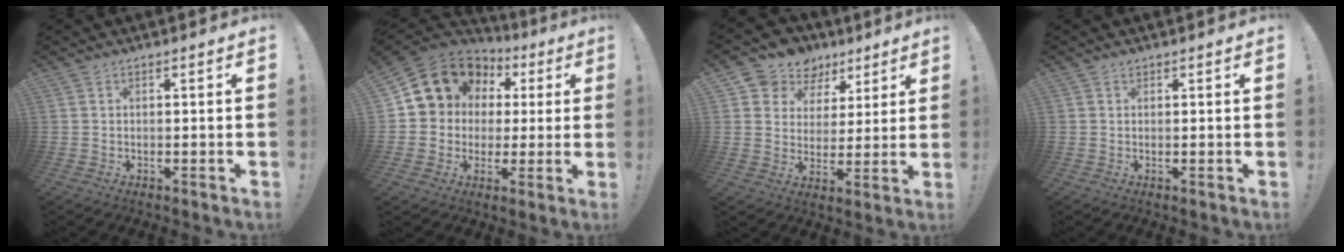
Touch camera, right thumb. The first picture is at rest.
{"total": 12.5, "force": [5.9, 10.4, 3.6], "torque": [-0.056, -0.042, 0.128]}
{"total": 9.5, "force": [5.7, 7.4, 1.8], "torque": [-0.033, -0.038, 0.113]}
{"total": 0.6, "force": [0.6, 0.1, 0.1], "torque": [0.006, -0.003, 0.010]}